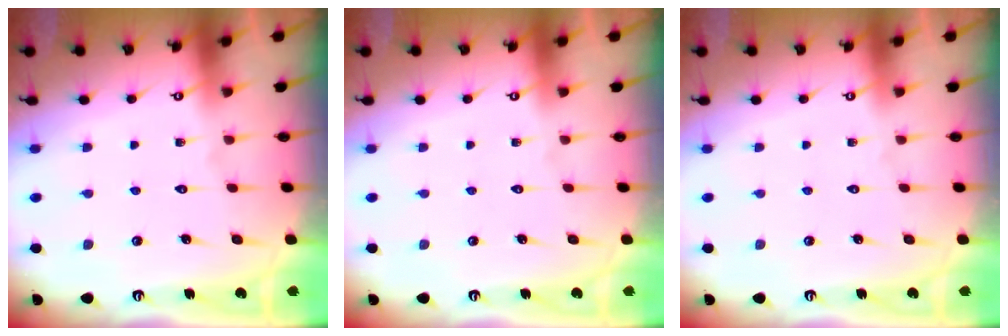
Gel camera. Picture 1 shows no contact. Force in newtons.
{"total": 0.0}
{"total": 0.0}